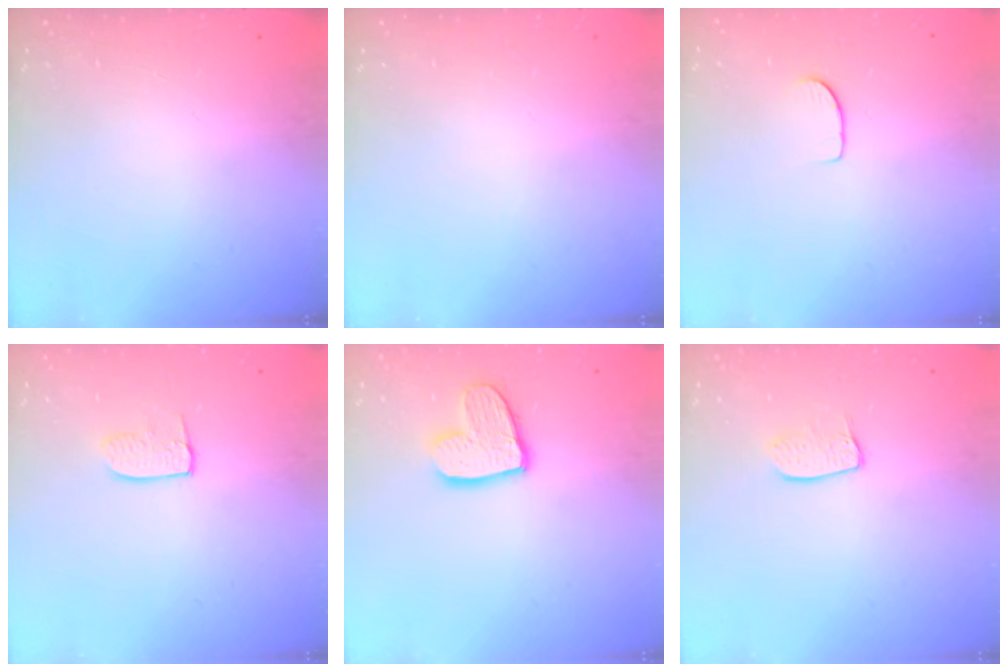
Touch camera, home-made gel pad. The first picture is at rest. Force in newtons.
{"total": 0.0}
{"total": 6.1, "press": 6.1, "slide": 0.5}
{"total": 6.5, "press": 6.5, "slide": 0.6}
{"total": 12.2, "press": 12.2, "slide": 1.0}
{"total": 6.9, "press": 6.9, "slide": 0.2}